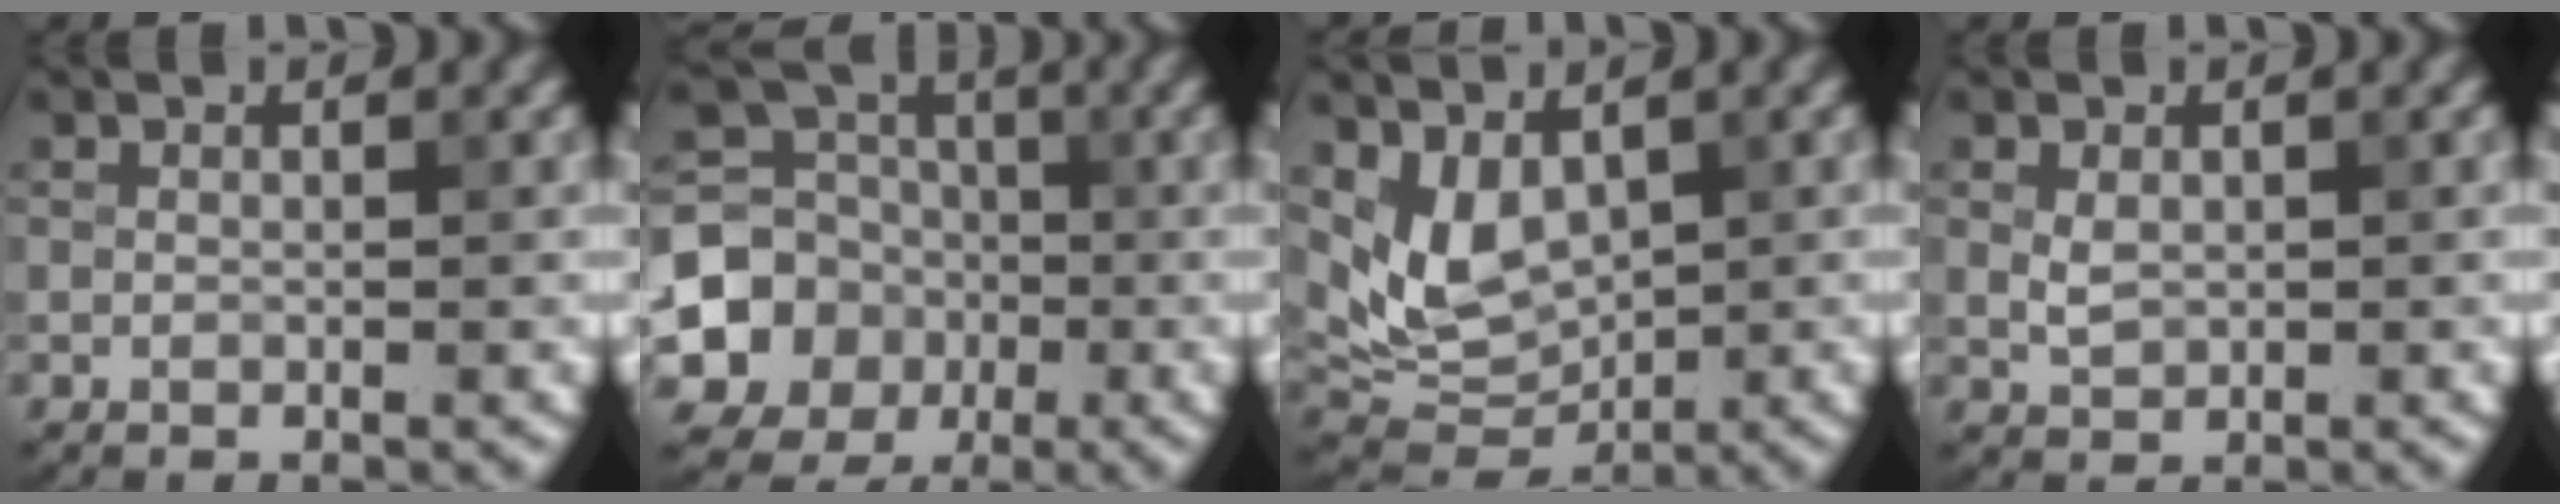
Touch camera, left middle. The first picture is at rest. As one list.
[{"total": 7.2, "force": [-1.8, 6.4, 2.6], "torque": [-0.053, -0.002, -0.047]}, {"total": 5.1, "force": [1.9, 3.2, 3.5], "torque": [-0.070, -0.017, 0.045]}, {"total": 1.4, "force": [0.3, 1.0, 1.0], "torque": [-0.021, -0.002, 0.010]}]